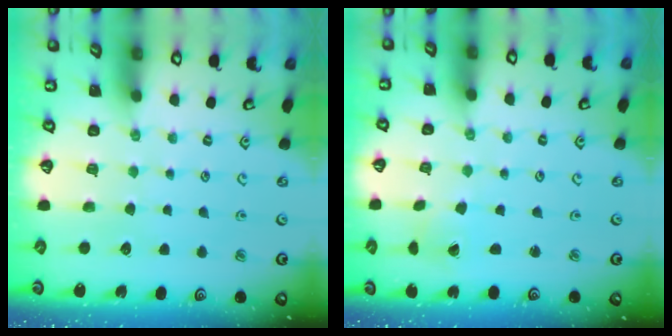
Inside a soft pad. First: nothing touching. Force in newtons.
{"total": 1.5, "press": 1.5, "slide": 0.3}